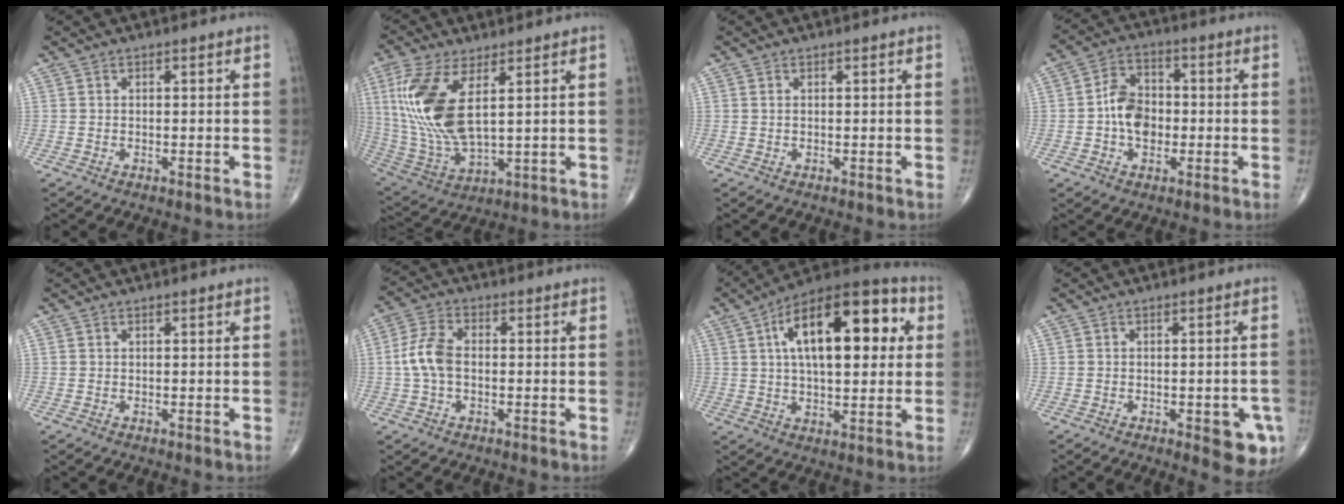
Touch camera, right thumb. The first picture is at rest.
{"total": 16.7, "force": [4.5, 7.0, 14.5], "torque": [-0.320, -0.020, 0.098]}
{"total": 0.0}
{"total": 8.3, "force": [-1.0, 6.0, 5.6], "torque": [-0.075, 0.021, -0.028]}
{"total": 0.0}
{"total": 6.8, "force": [-0.4, 4.0, 5.4], "torque": [-0.122, 0.018, -0.014]}
{"total": 22.8, "force": [5.7, 10.5, 19.4], "torque": [-0.275, 0.018, 0.077]}
{"total": 7.1, "force": [-2.7, 2.7, 6.0], "torque": [-0.053, 0.002, -0.028]}